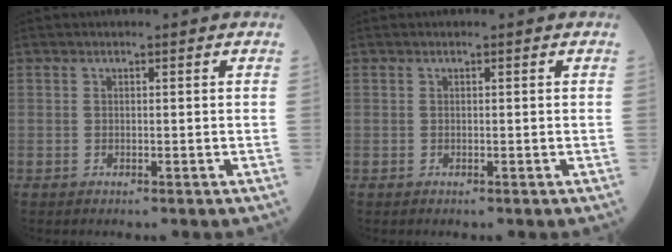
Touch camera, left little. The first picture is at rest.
{"total": 0.0}